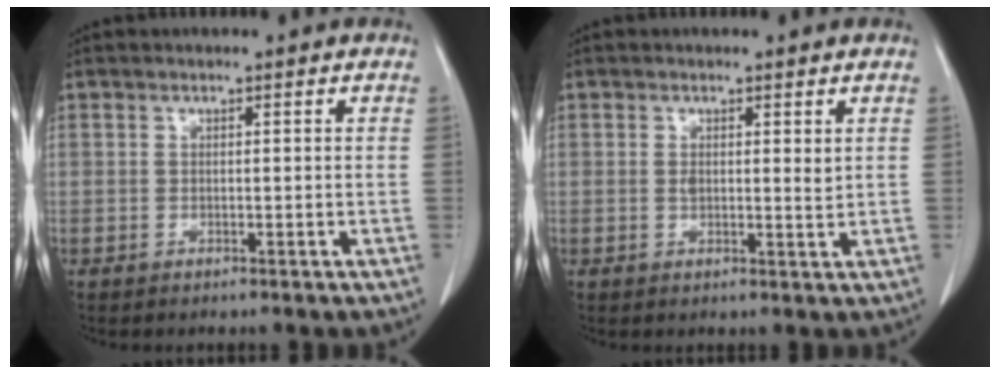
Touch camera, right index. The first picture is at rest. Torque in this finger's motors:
{"motor_torque": [-0.04, 0.15, 0.00, 0.00]}